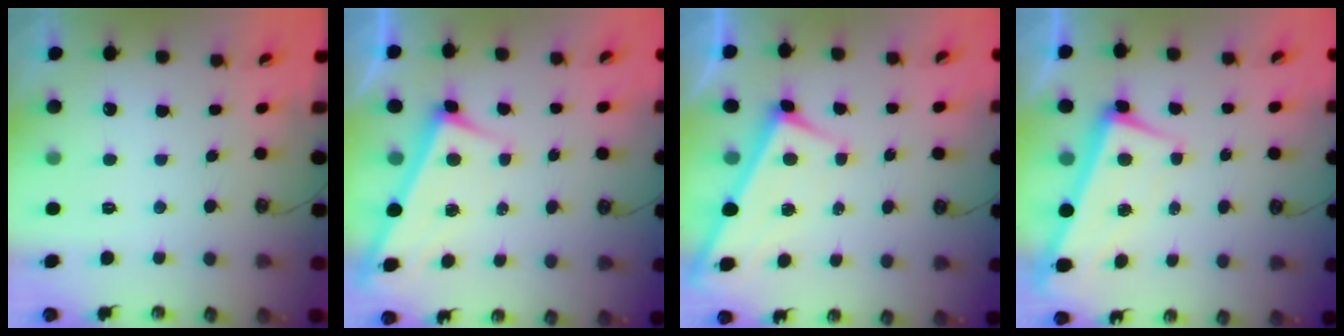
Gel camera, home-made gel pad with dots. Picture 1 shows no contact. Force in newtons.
{"total": 2.9, "press": 2.9, "slide": 0.1}
{"total": 2.7, "press": 2.7, "slide": 0.3}
{"total": 1.6, "press": 0.5, "slide": 1.5}